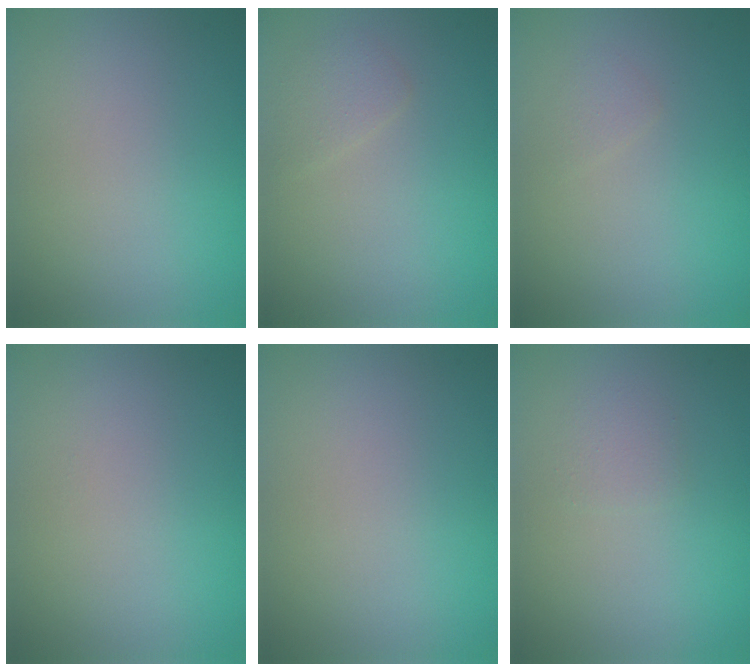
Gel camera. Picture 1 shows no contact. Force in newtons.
{"total": 1.2, "press": 1.2, "slide": 0.1}
{"total": 0.7, "press": 0.7, "slide": 0.0}
{"total": 0.0}
{"total": 0.0}
{"total": 1.0, "press": 1.0, "slide": 0.1}